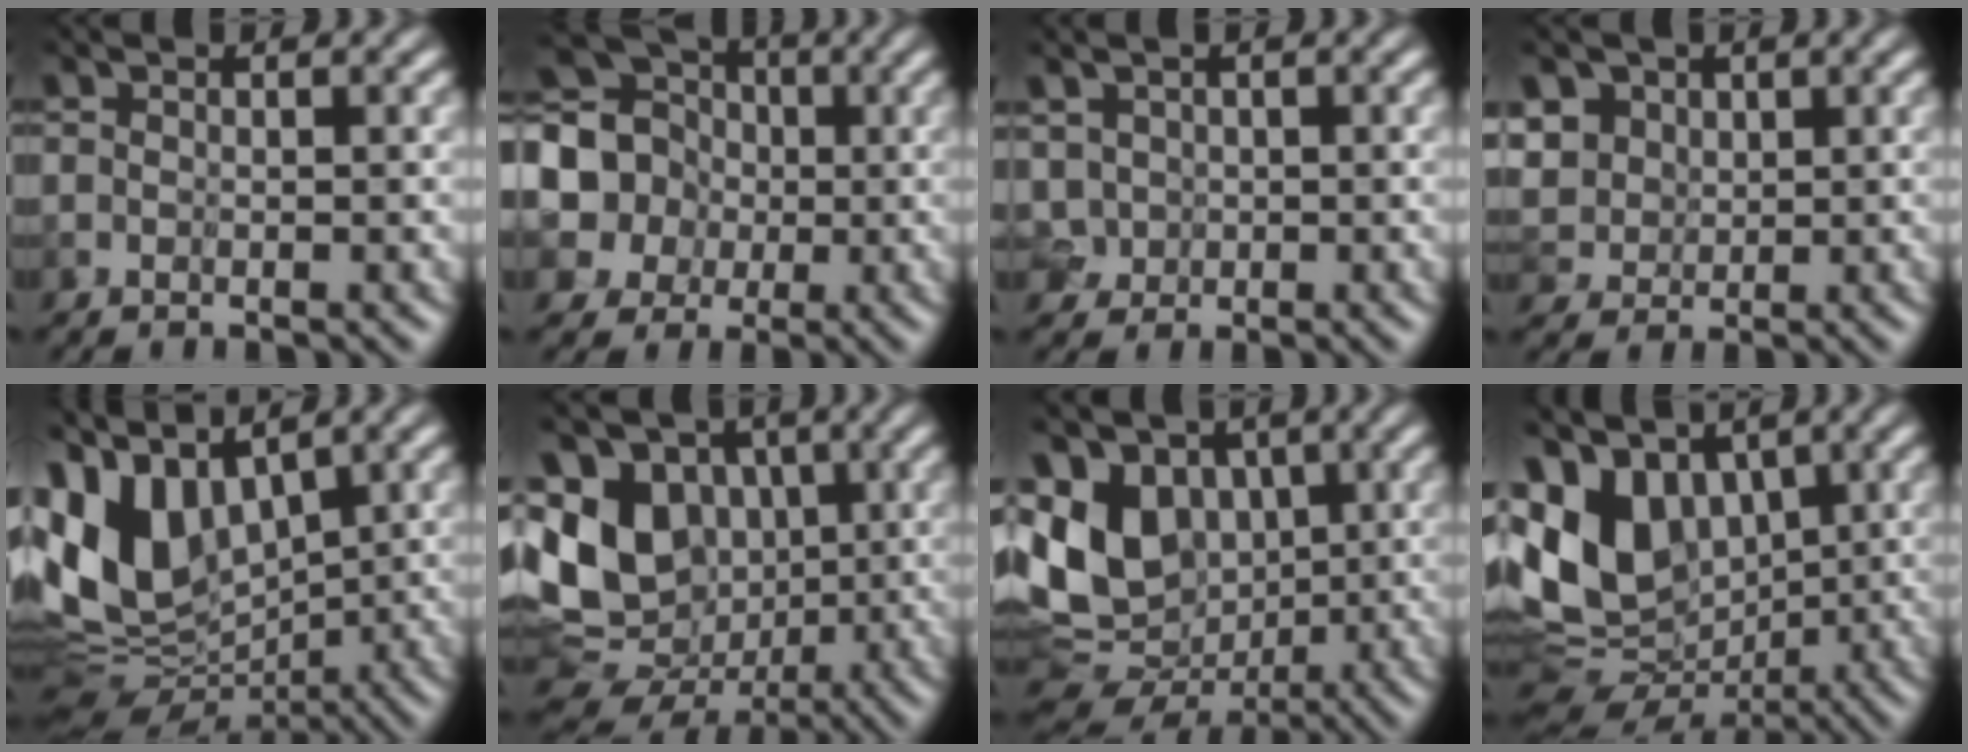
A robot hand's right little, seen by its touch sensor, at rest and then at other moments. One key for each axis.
{"total": 11.0, "fx": 0.7, "fy": 10.1, "fz": 4.3, "tx": -0.148, "ty": 0.007, "tz": -0.024}
{"total": 2.7, "fx": 0.7, "fy": 2.4, "fz": 1.2, "tx": -0.032, "ty": 0.012, "tz": -0.009}
{"total": 6.3, "fx": 3.6, "fy": 4.2, "fz": 3.0, "tx": -0.059, "ty": 0.020, "tz": 0.035}
{"total": 6.7, "fx": 2.6, "fy": 3.8, "fz": 4.8, "tx": -0.132, "ty": -0.013, "tz": 0.042}
{"total": 9.9, "fx": 0.6, "fy": 8.6, "fz": 4.9, "tx": -0.132, "ty": 0.001, "tz": 0.000}
{"total": 8.0, "fx": 1.0, "fy": 6.2, "fz": 4.9, "tx": -0.107, "ty": -0.008, "tz": 0.028}
{"total": 7.1, "fx": 1.7, "fy": 4.9, "fz": 4.8, "tx": -0.125, "ty": -0.017, "tz": 0.027}